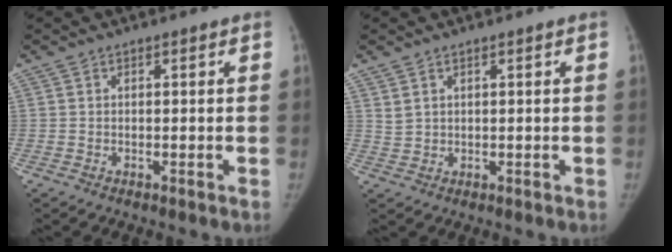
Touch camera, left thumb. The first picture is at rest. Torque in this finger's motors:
{"motor_torque": [1.49, 1.55, 0.54, -0.17, 0.00]}